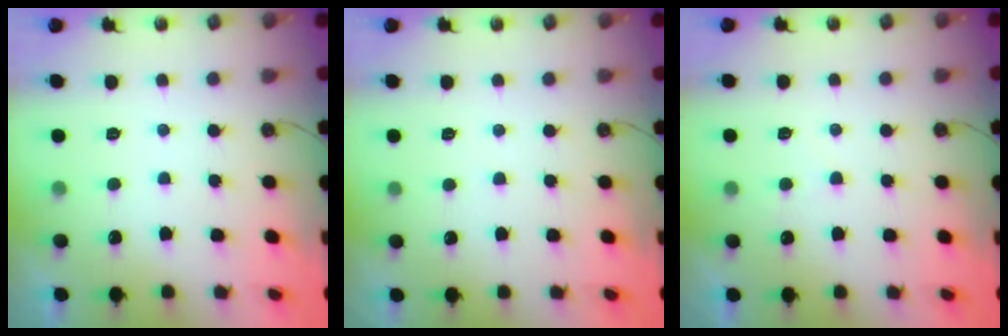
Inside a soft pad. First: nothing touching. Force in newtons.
{"total": 2.0, "press": 1.9, "slide": 0.5}
{"total": 4.1, "press": 4.1, "slide": 0.4}